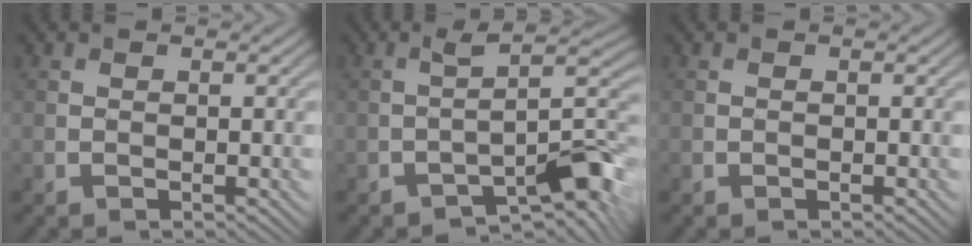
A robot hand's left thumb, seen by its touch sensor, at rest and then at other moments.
{"total": 8.4, "force": [-4.4, 2.6, 6.7], "torque": [-0.088, 0.003, -0.071]}
{"total": 0.0}